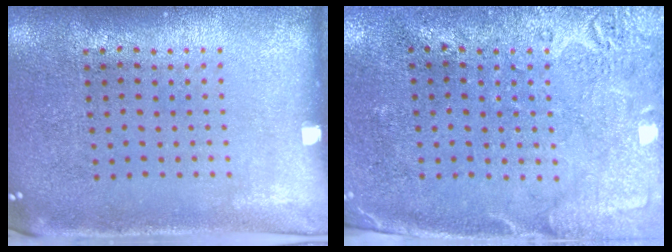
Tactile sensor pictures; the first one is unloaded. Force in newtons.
{"total": 2.8, "press": 2.2, "slide": 1.7}